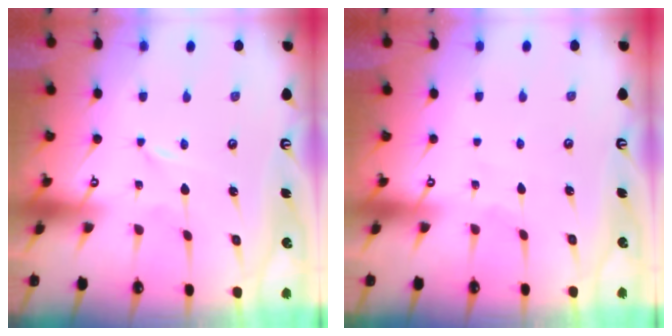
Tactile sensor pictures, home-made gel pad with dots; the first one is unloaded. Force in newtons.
{"total": 1.7, "press": 1.7, "slide": 0.2}